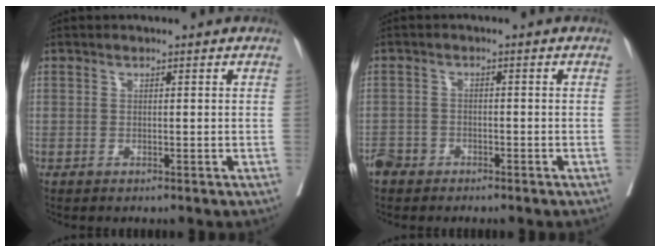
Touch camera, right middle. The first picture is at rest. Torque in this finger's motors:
{"motor_torque": [0.75, -0.75, 0.30, 0.11]}